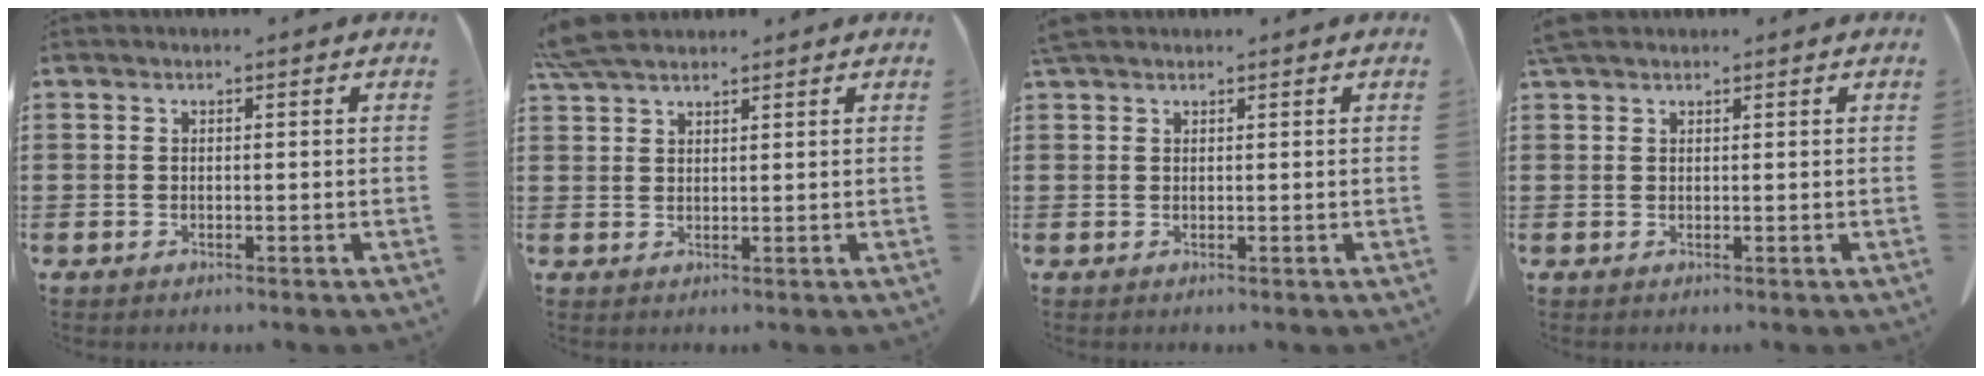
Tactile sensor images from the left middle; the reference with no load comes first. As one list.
[{"total": 4.8, "force": [4.1, 1.0, 2.3], "torque": [-0.058, -0.001, 0.079]}, {"total": 1.3, "force": [1.1, 0.3, 0.6], "torque": [-0.016, 0.000, 0.022]}, {"total": 1.7, "force": [1.4, 0.5, 0.8], "torque": [-0.021, 0.002, 0.028]}]